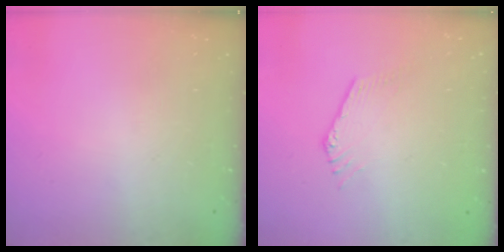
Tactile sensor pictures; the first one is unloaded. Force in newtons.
{"total": 0.0}